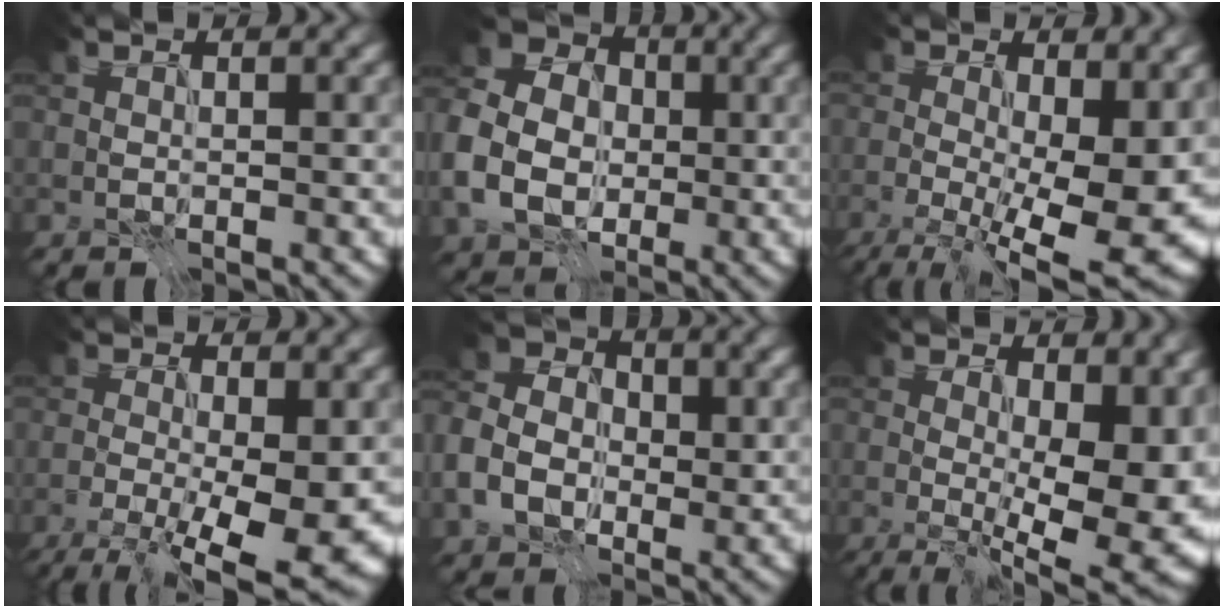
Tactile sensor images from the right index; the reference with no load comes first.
{"total": 8.9, "force": [-1.1, 7.5, 4.7], "torque": [-0.115, -0.003, -0.023]}
{"total": 12.8, "force": [-1.5, 5.1, 11.7], "torque": [-0.154, -0.017, -0.005]}
{"total": 9.5, "force": [-2.6, 2.7, 8.7], "torque": [-0.123, -0.014, -0.036]}
{"total": 6.6, "force": [-1.1, 5.3, 3.8], "torque": [-0.074, 0.004, -0.029]}
{"total": 13.1, "force": [-0.3, 5.8, 11.8], "torque": [-0.128, -0.002, 0.013]}